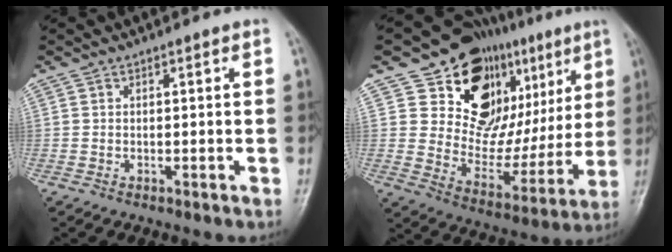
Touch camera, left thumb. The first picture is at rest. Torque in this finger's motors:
{"motor_torque": [1.46, 1.56, 1.30, -1.33, 0.14]}